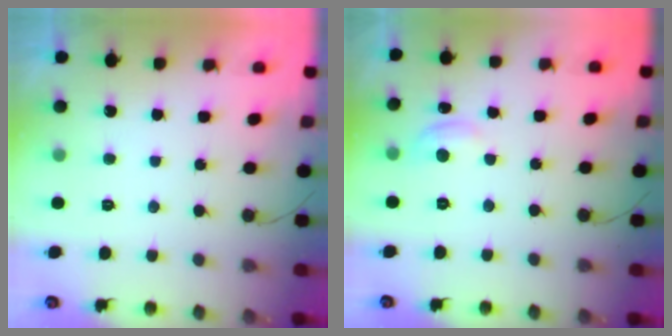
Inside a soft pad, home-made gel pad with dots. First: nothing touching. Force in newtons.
{"total": 5.0, "press": 5.0, "slide": 0.2}